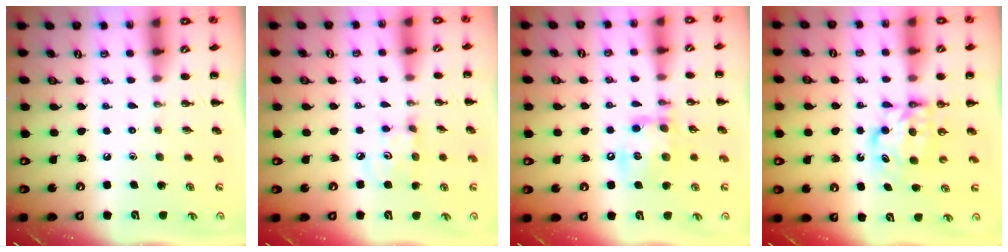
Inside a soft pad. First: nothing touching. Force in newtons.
{"total": 4.2, "press": 4.1, "slide": 1.0}
{"total": 14.1, "press": 13.8, "slide": 2.6}
{"total": 6.4, "press": 6.4, "slide": 0.2}